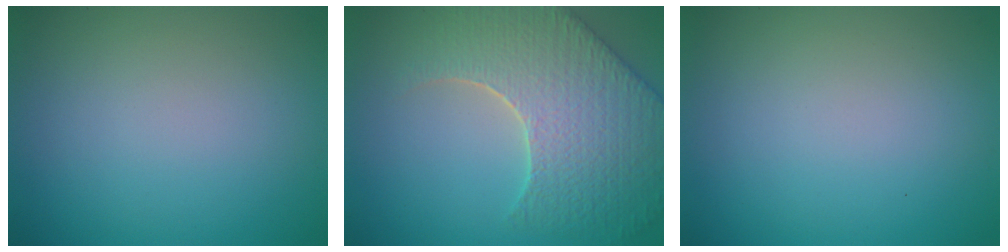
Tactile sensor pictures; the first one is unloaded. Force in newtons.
{"total": 8.0, "press": 6.4, "slide": 4.9}
{"total": 0.0}